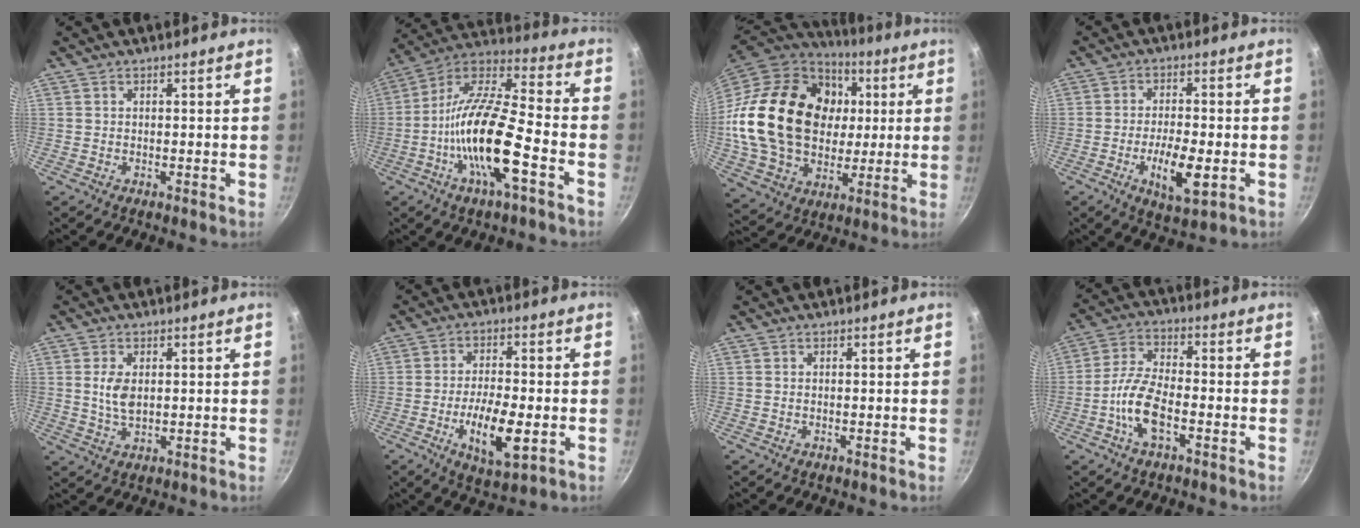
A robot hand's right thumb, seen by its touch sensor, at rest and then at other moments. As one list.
[{"total": 18.8, "force": [-6.2, 5.4, 16.9], "torque": [-0.313, 0.037, -0.132]}, {"total": 28.4, "force": [4.0, 21.2, 18.5], "torque": [-0.315, 0.017, 0.083]}, {"total": 8.7, "force": [-2.6, 3.0, 7.8], "torque": [-0.132, 0.007, -0.039]}, {"total": 4.8, "force": [0.9, 2.8, 3.9], "torque": [-0.075, -0.009, 0.019]}, {"total": 10.6, "force": [-3.1, 3.8, 9.4], "torque": [-0.163, 0.009, -0.048]}, {"total": 0.0}, {"total": 8.8, "force": [-3.3, 3.6, 7.4], "torque": [-0.148, 0.026, -0.072]}]